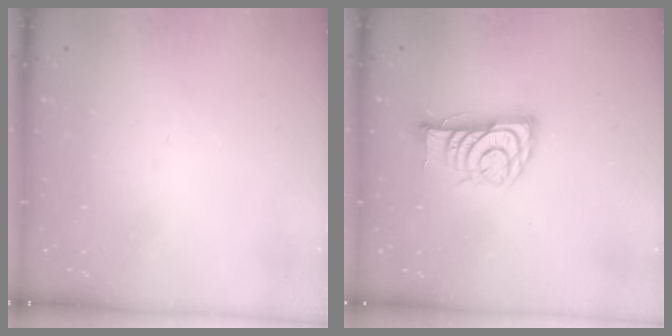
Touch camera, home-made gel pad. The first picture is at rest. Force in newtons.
{"total": 11.5, "press": 11.4, "slide": 0.5}